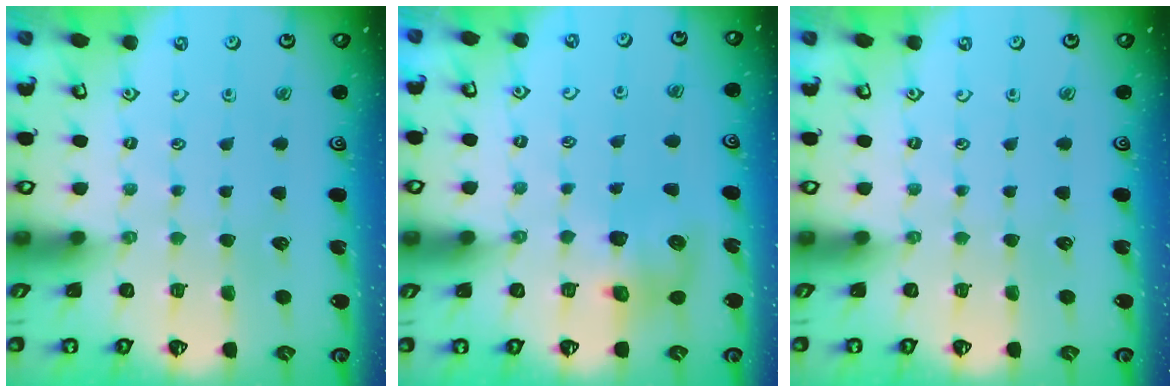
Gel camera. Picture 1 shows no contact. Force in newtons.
{"total": 8.5, "press": 8.4, "slide": 1.0}
{"total": 0.0}